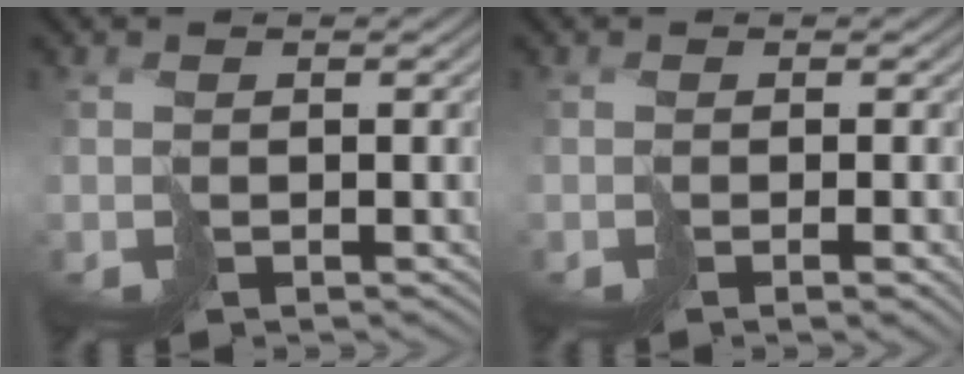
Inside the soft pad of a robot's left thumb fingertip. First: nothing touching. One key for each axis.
{"total": 3.1, "fx": -0.9, "fy": 0.7, "fz": 2.8, "tx": -0.040, "ty": -0.005, "tz": -0.013}